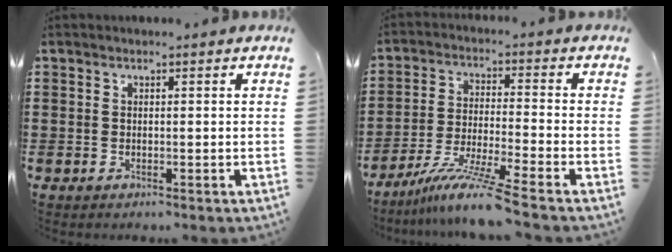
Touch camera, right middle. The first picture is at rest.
{"total": 8.5, "force": [-7.0, -0.7, 4.9], "torque": [-0.093, -0.013, -0.136]}